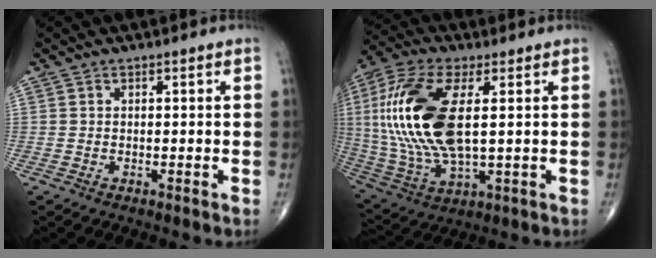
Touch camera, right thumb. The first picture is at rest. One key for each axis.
{"total": 21.2, "fx": 3.0, "fy": 9.2, "fz": 18.9, "tx": -0.419, "ty": -0.009, "tz": 0.057}